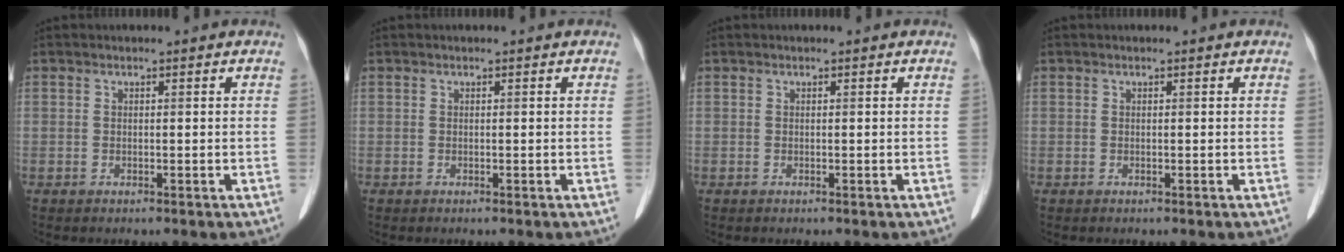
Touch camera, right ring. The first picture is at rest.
{"total": 0.0}
{"total": 0.0}
{"total": 0.0}